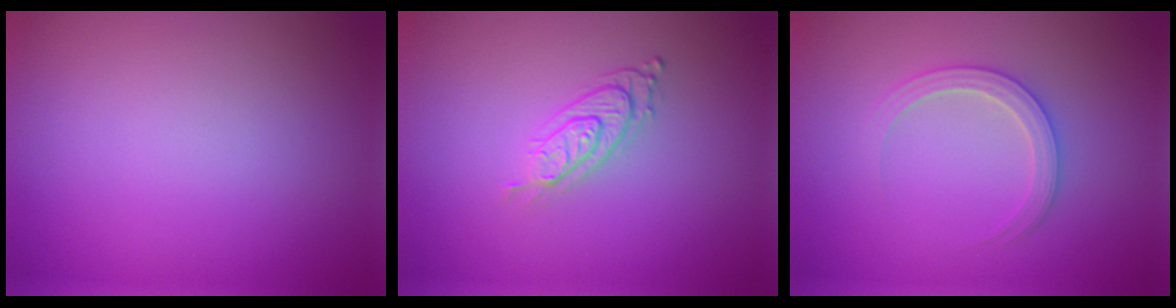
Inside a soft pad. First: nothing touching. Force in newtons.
{"total": 3.0, "press": 2.0, "slide": 2.2}
{"total": 2.5, "press": 2.5, "slide": 0.3}